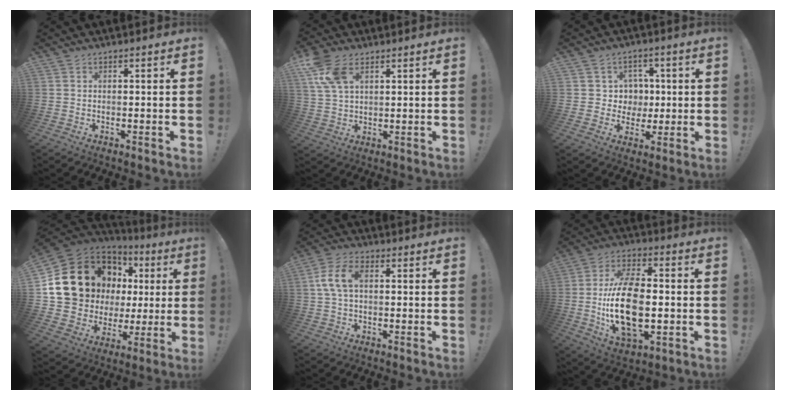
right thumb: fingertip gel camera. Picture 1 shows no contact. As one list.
[{"total": 10.0, "force": [5.0, 5.3, 6.8], "torque": [-0.133, -0.009, 0.099]}, {"total": 6.9, "force": [0.8, 6.8, 0.8], "torque": [-0.012, -0.010, 0.020]}, {"total": 20.6, "force": [7.7, 15.6, 11.1], "torque": [-0.193, -0.047, 0.182]}, {"total": 8.2, "force": [1.2, 4.7, 6.5], "torque": [-0.136, 0.009, 0.021]}, {"total": 20.5, "force": [-2.0, 11.3, 16.9], "torque": [-0.324, -0.001, -0.032]}]